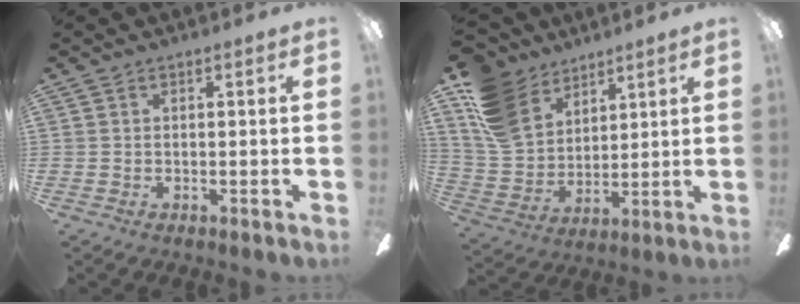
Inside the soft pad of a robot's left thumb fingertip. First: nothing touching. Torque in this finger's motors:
{"motor_torque": [0.11, 0.32, 0.06, -0.02, 0.09]}